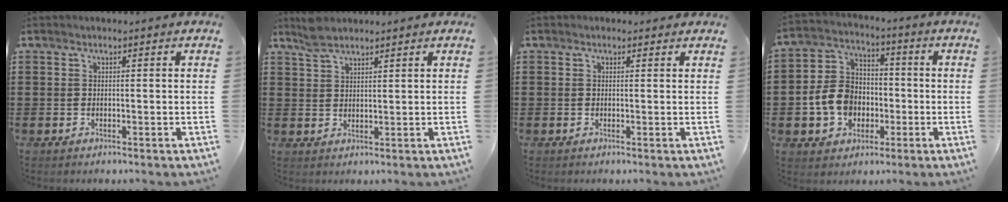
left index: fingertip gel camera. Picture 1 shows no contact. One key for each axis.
{"total": 3.4, "fx": 2.9, "fy": 1.1, "fz": 1.2, "tx": -0.030, "ty": 0.001, "tz": 0.057}
{"total": 0.6, "fx": 0.3, "fy": 0.5, "fz": 0.2, "tx": -0.005, "ty": 0.005, "tz": 0.005}
{"total": 8.9, "fx": -2.0, "fy": 7.5, "fz": 4.4, "tx": -0.126, "ty": 0.021, "tz": -0.039}